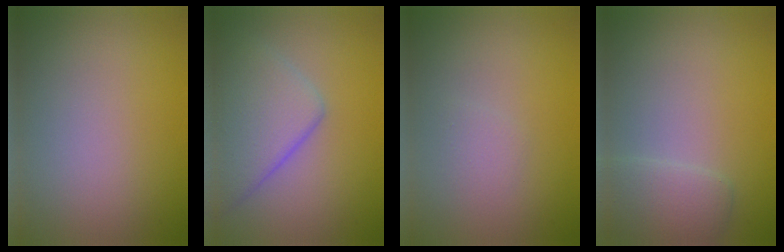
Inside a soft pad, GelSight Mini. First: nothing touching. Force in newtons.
{"total": 6.5, "press": 6.5, "slide": 0.1}
{"total": 0.9, "press": 0.9, "slide": 0.1}
{"total": 2.4, "press": 2.4, "slide": 0.1}